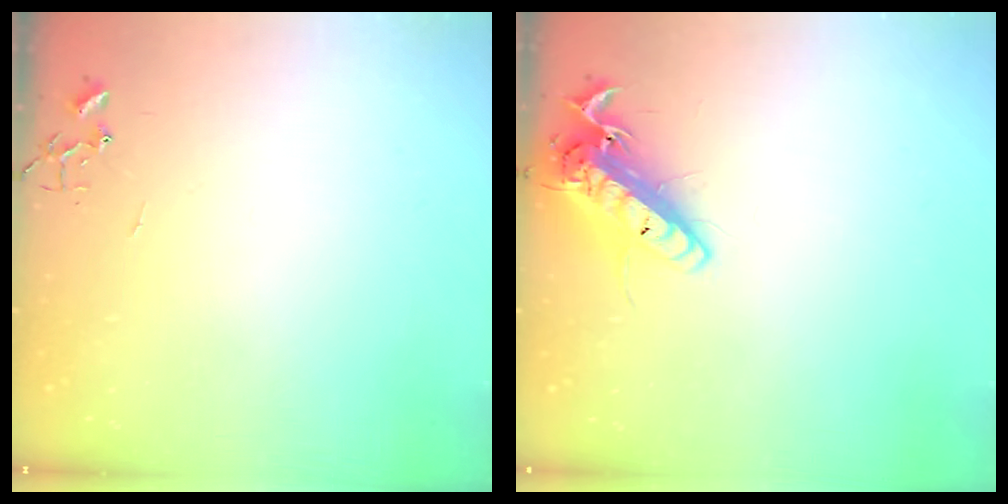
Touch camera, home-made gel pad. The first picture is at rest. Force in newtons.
{"total": 15.1, "press": 14.8, "slide": 3.3}